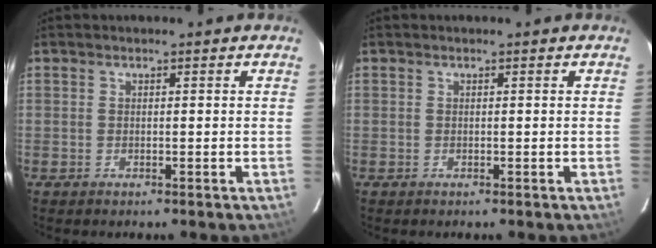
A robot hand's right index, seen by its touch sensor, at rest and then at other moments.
{"total": 0.0}